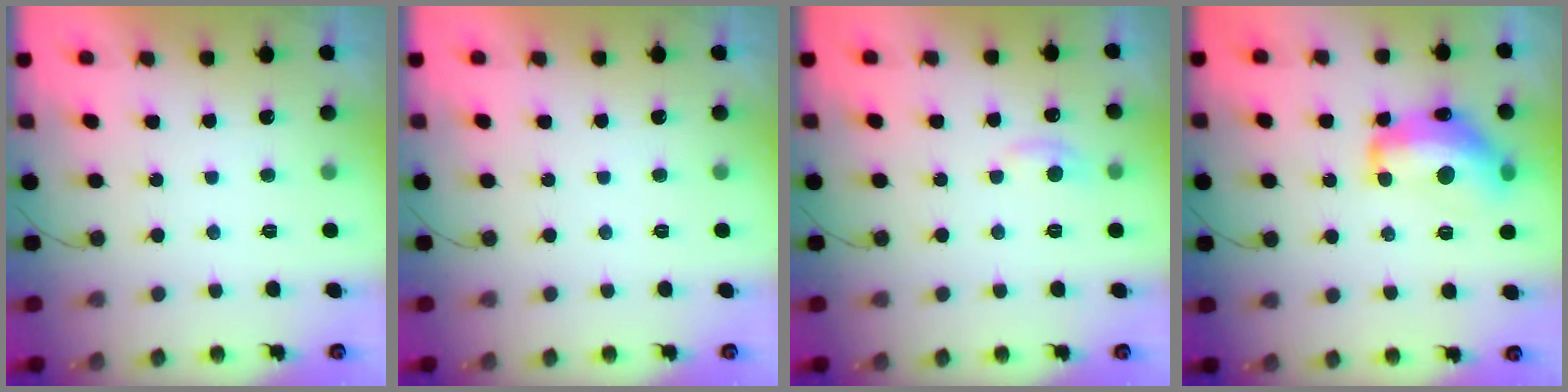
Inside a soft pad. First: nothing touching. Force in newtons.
{"total": 0.0}
{"total": 5.9, "press": 5.9, "slide": 0.8}
{"total": 15.7, "press": 15.6, "slide": 0.8}